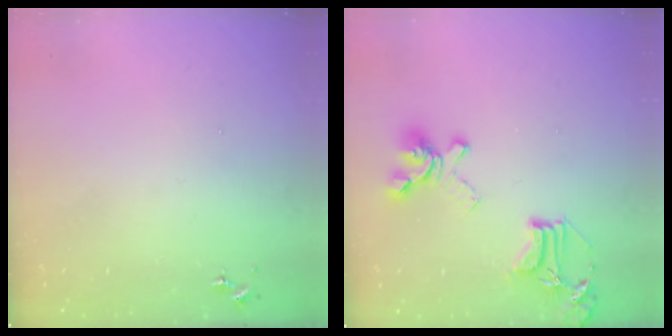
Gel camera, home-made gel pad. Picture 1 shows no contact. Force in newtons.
{"total": 17.0, "press": 17.0, "slide": 1.4}